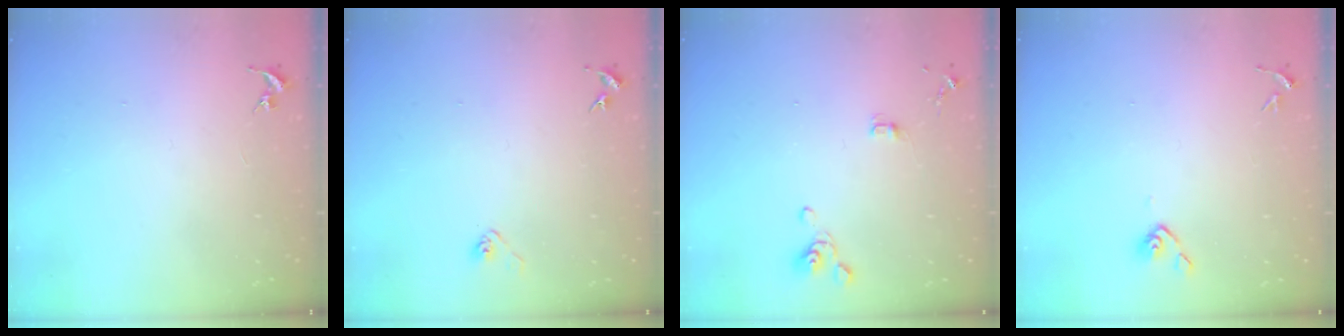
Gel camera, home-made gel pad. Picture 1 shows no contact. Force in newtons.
{"total": 3.0, "press": 2.9, "slide": 0.9}
{"total": 4.7, "press": 4.2, "slide": 2.2}
{"total": 4.2, "press": 4.1, "slide": 1.1}